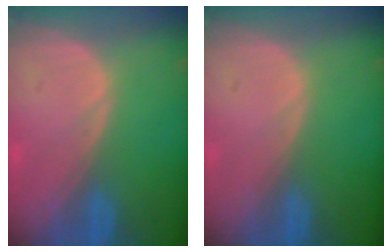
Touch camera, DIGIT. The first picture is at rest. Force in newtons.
{"total": 0.0}